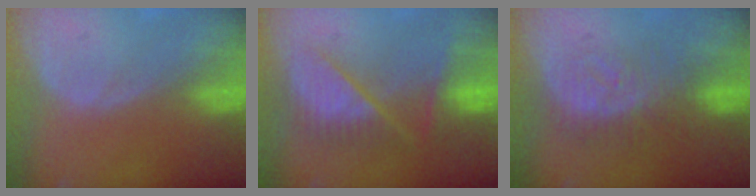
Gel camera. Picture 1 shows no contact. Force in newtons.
{"total": 8.0, "press": 8.0, "slide": 0.4}
{"total": 8.1, "press": 7.5, "slide": 3.2}